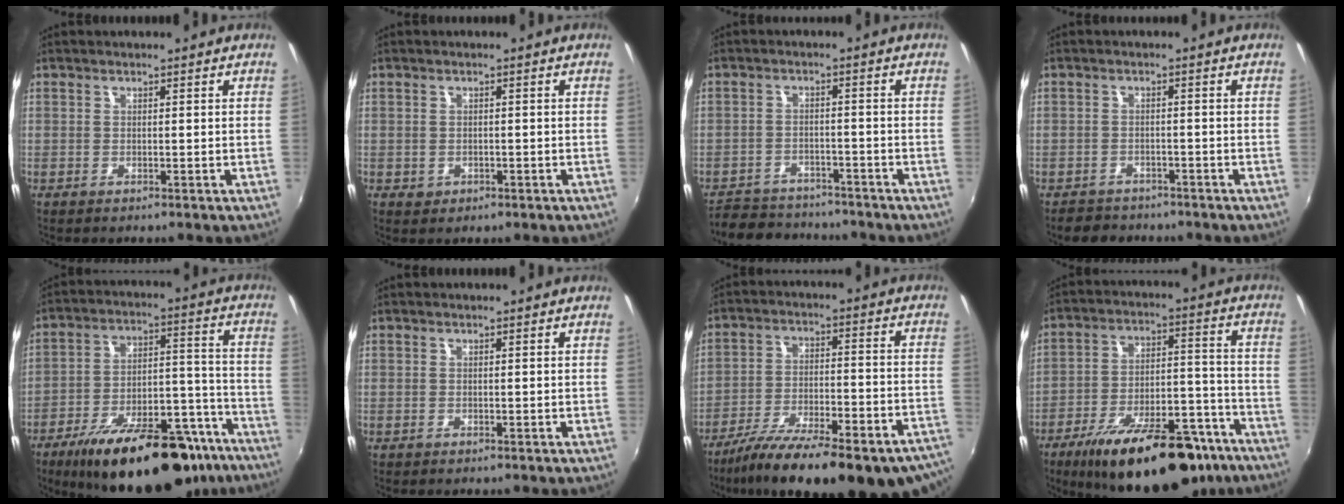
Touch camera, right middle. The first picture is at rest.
{"total": 2.0, "force": [-0.6, 1.6, 1.0], "torque": [-0.019, -0.003, -0.006]}
{"total": 11.5, "force": [-10.2, 4.3, 3.3], "torque": [-0.090, 0.001, -0.153]}
{"total": 5.1, "force": [-4.4, 2.4, 0.9], "torque": [-0.032, -0.001, -0.069]}
{"total": 28.2, "force": [-20.6, 10.3, 16.2], "torque": [-0.252, 0.005, -0.281]}
{"total": 0.0}
{"total": 29.1, "force": [-22.3, 6.8, 17.5], "torque": [-0.286, -0.055, -0.311]}
{"total": 25.9, "force": [-18.8, 9.3, 15.1], "torque": [-0.242, -0.005, -0.260]}